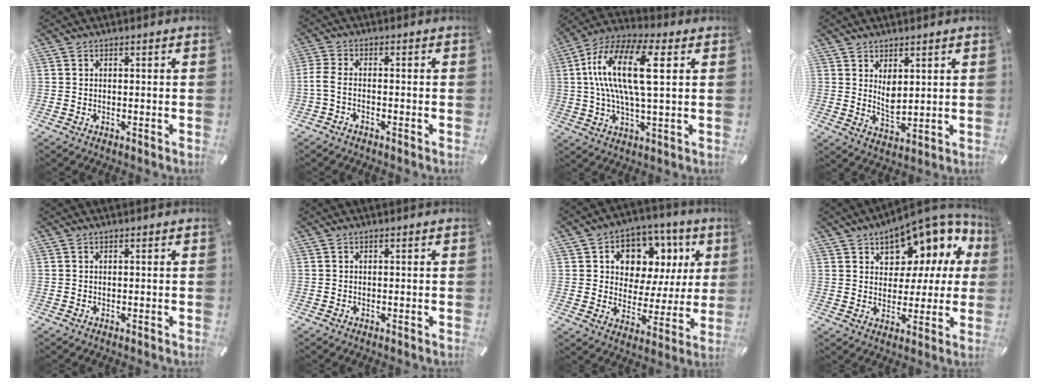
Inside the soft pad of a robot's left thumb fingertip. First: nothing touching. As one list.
[{"total": 3.2, "force": [-1.8, 1.0, 2.4], "torque": [-0.061, 0.000, -0.039]}, {"total": 17.6, "force": [3.7, 6.5, 15.9], "torque": [-0.336, -0.003, 0.053]}, {"total": 4.6, "force": [2.1, 2.6, 3.2], "torque": [-0.050, -0.013, 0.037]}, {"total": 0.0}, {"total": 0.0}, {"total": 9.9, "force": [4.0, 8.1, 4.0], "torque": [-0.067, -0.031, 0.074]}, {"total": 10.3, "force": [7.2, 6.4, 3.5], "torque": [-0.051, -0.071, 0.129]}]